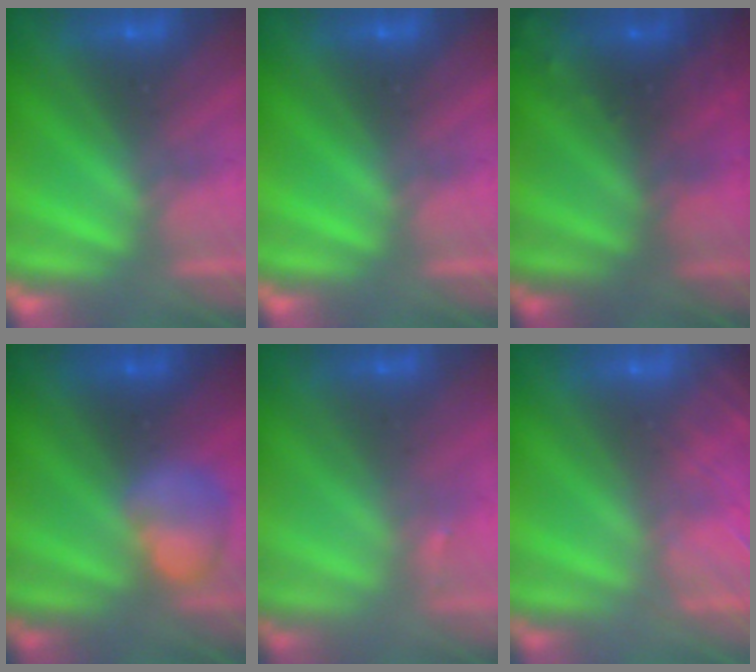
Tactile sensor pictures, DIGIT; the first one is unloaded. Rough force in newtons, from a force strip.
{"total": 0.0}
{"total": 9.6}
{"total": 2.4}
{"total": 1.6}
{"total": 7.7}